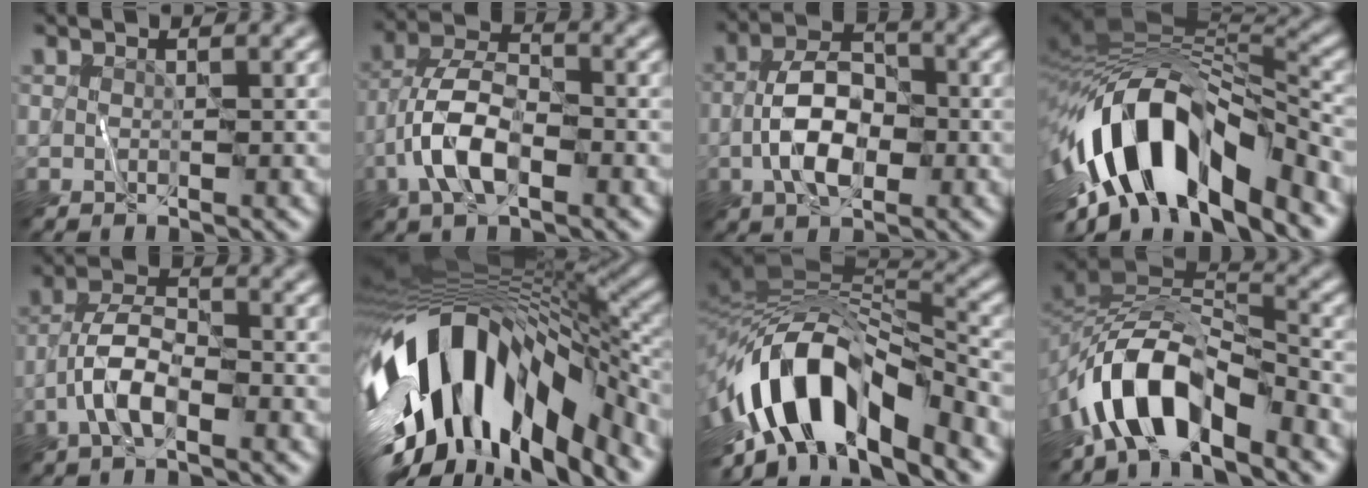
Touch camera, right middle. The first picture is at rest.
{"total": 6.2, "force": [-2.4, 2.9, 4.9], "torque": [-0.095, 0.008, -0.052]}
{"total": 5.8, "force": [-1.5, 3.0, 4.7], "torque": [-0.084, 0.009, -0.033]}
{"total": 13.8, "force": [-5.5, 6.3, 11.0], "torque": [-0.190, 0.004, -0.092]}
{"total": 4.4, "force": [-2.0, 1.8, 3.5], "torque": [-0.063, 0.014, -0.044]}
{"total": 16.0, "force": [-5.3, 8.0, 12.9], "torque": [-0.231, -0.009, -0.083]}
{"total": 12.4, "force": [-5.0, 5.7, 9.8], "torque": [-0.165, 0.003, -0.091]}
{"total": 9.2, "force": [-5.4, 4.0, 6.2], "torque": [-0.101, 0.014, -0.106]}